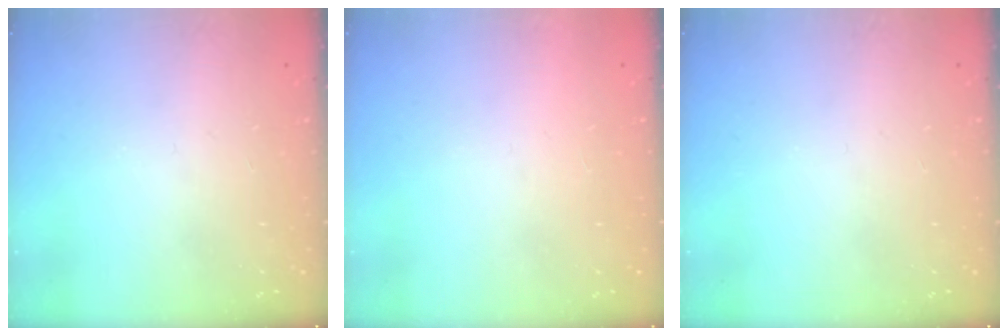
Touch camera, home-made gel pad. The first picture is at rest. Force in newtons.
{"total": 1.5, "press": 1.5, "slide": 0.1}
{"total": 0.0}